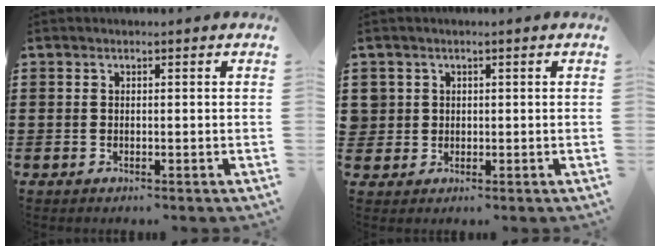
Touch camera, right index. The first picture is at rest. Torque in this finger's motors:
{"motor_torque": [0.55, 1.59, 0.09, 0.02]}